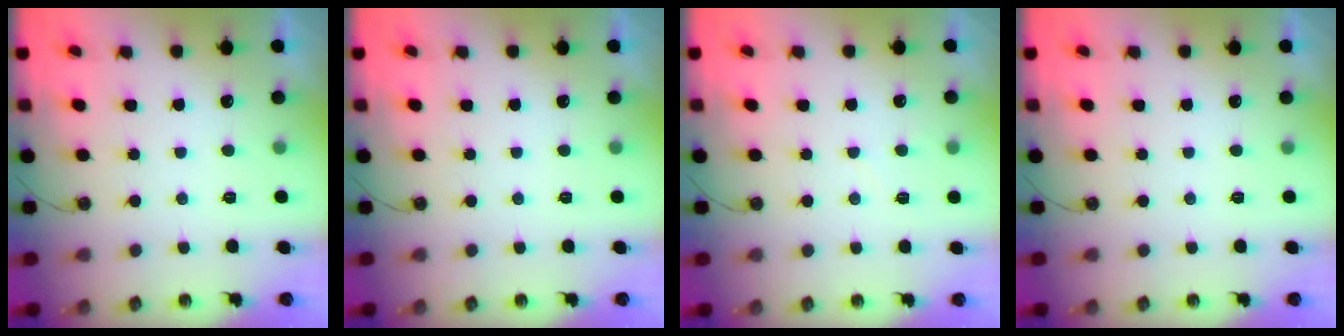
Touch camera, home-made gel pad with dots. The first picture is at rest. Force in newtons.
{"total": 0.0}
{"total": 3.7, "press": 3.7, "slide": 0.4}
{"total": 0.0}